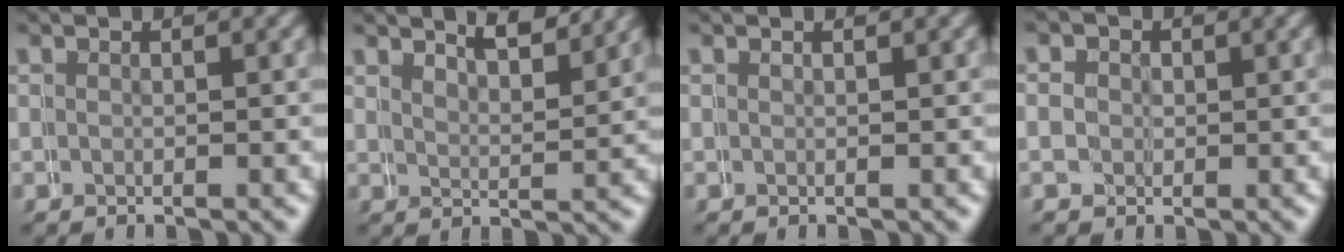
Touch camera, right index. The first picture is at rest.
{"total": 3.9, "force": [3.8, -0.7, -0.1], "torque": [-0.003, 0.005, 0.063]}
{"total": 0.0}
{"total": 2.1, "force": [0.6, 0.7, -1.9], "torque": [0.035, -0.007, 0.007]}